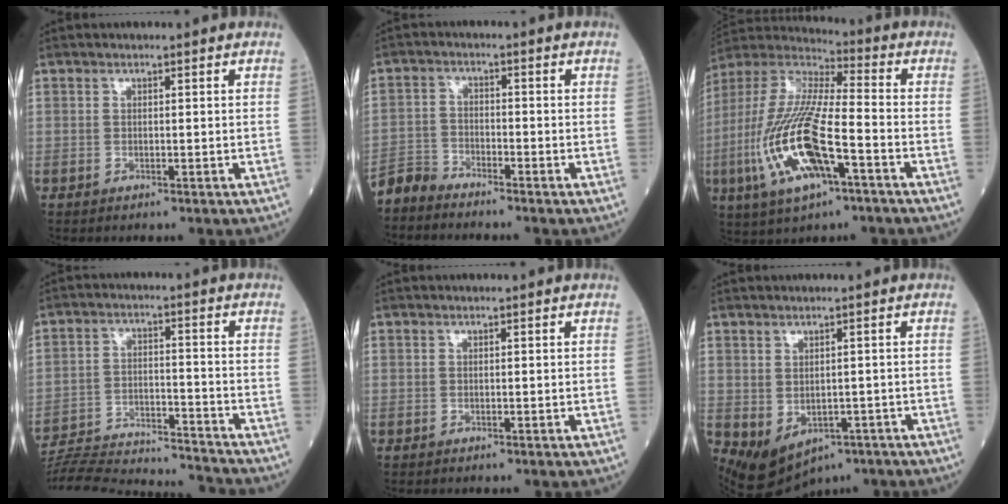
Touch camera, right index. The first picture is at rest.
{"total": 3.6, "force": [-3.6, 0.4, -0.1], "torque": [0.006, -0.013, -0.075]}
{"total": 18.8, "force": [-6.0, 4.7, 17.1], "torque": [-0.375, -0.015, -0.110]}
{"total": 20.5, "force": [-19.8, 1.3, 5.1], "torque": [-0.120, -0.010, -0.297]}
{"total": 0.0}
{"total": 7.6, "force": [-3.9, 5.0, 4.3], "torque": [-0.064, 0.007, -0.046]}